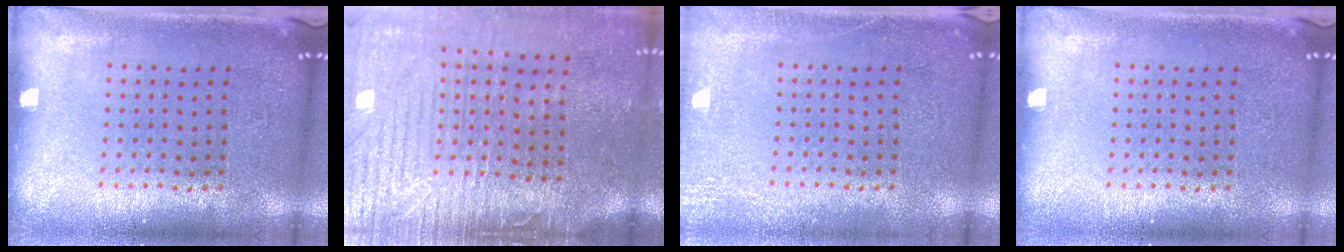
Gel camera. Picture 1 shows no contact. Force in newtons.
{"total": 4.2, "press": 3.6, "slide": 2.1}
{"total": 2.3, "press": 2.3, "slide": 0.4}
{"total": 0.0}